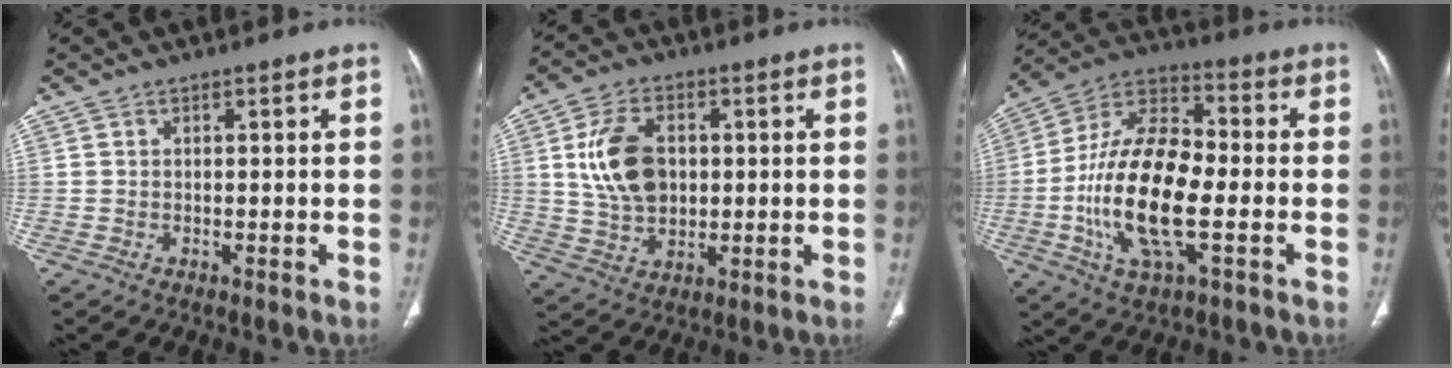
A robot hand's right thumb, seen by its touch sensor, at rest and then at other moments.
{"total": 11.7, "force": [1.7, 8.0, 8.4], "torque": [-0.141, -0.002, 0.038]}
{"total": 19.5, "force": [-3.8, 8.6, 17.0], "torque": [-0.323, 0.023, -0.072]}